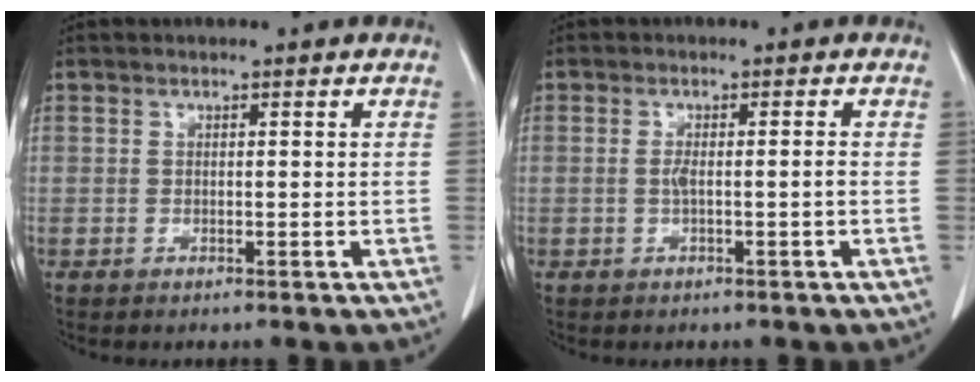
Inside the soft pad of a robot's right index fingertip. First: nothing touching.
{"total": 1.9, "force": [-0.4, 0.0, 1.9], "torque": [-0.033, 0.003, -0.004]}